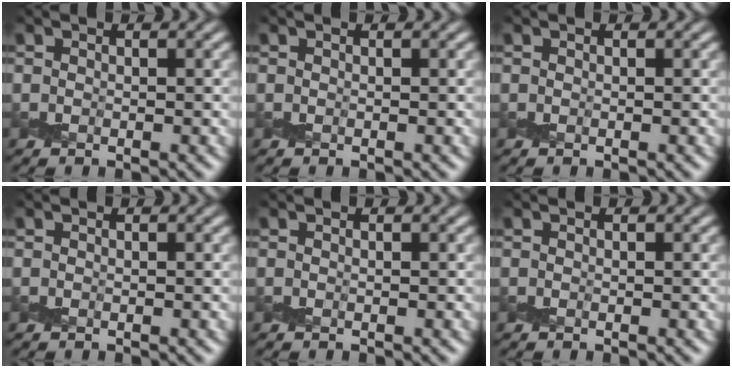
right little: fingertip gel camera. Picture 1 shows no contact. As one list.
[{"total": 0.0}, {"total": 0.0}, {"total": 0.0}, {"total": 0.0}, {"total": 0.0}]